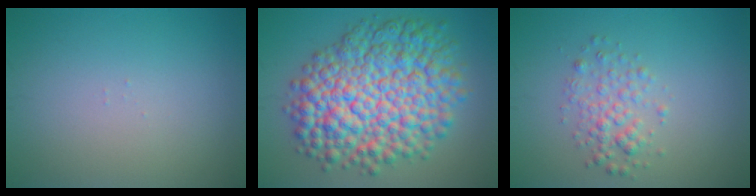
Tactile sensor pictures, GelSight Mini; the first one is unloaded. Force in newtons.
{"total": 12.5, "press": 12.5, "slide": 0.3}
{"total": 2.5, "press": 2.5, "slide": 0.1}